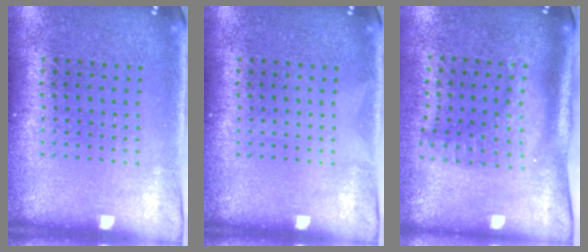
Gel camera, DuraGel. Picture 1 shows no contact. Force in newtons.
{"total": 0.0}
{"total": 2.0, "press": 1.6, "slide": 1.3}